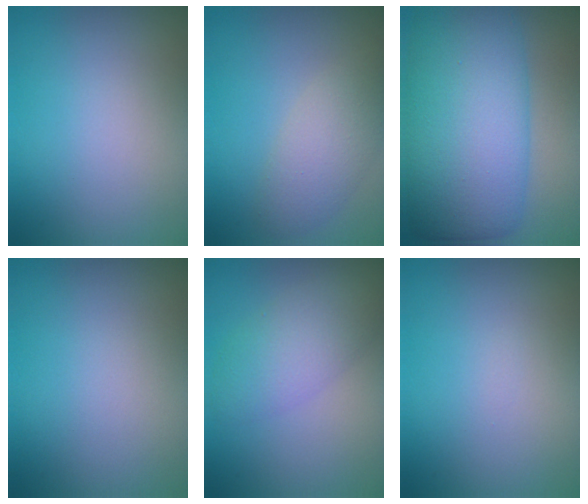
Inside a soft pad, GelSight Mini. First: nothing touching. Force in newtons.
{"total": 3.4, "press": 3.4, "slide": 0.0}
{"total": 12.9, "press": 12.9, "slide": 0.1}
{"total": 0.0}
{"total": 4.1, "press": 4.1, "slide": 0.3}
{"total": 0.0}